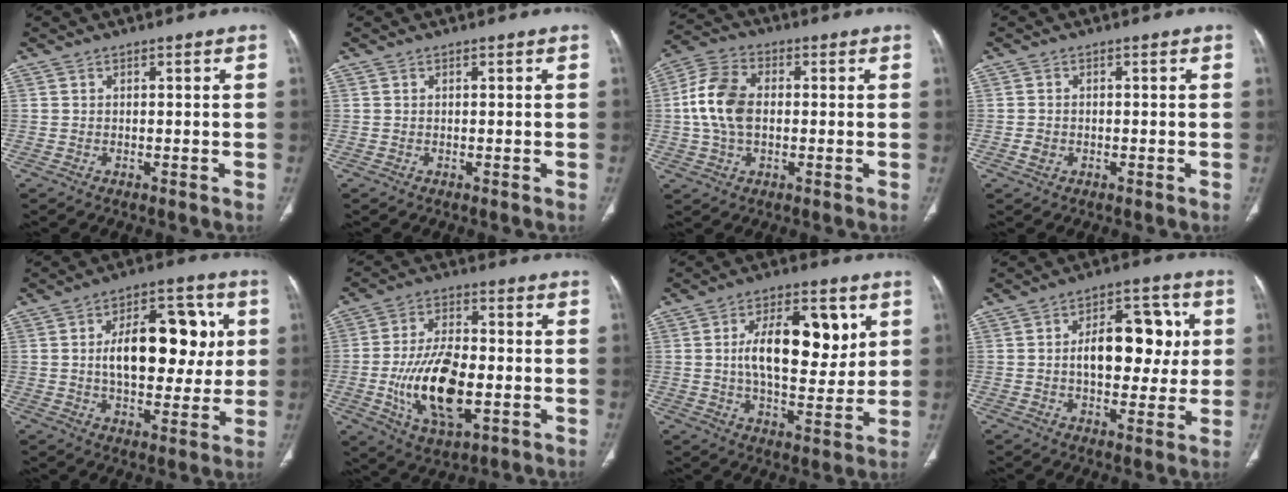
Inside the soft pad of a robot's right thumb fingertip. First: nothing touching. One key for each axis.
{"total": 0.0}
{"total": 10.7, "fx": 0.2, "fy": 7.0, "fz": 8.1, "tx": -0.165, "ty": 0.020, "tz": 0.000}
{"total": 1.5, "fx": -0.5, "fy": 1.3, "fz": 0.7, "tx": -0.011, "ty": 0.004, "tz": -0.008}
{"total": 17.9, "fx": 2.4, "fy": 9.9, "fz": 14.7, "tx": -0.177, "ty": 0.014, "tz": 0.037}
{"total": 16.1, "fx": -3.2, "fy": 8.0, "fz": 13.5, "tx": -0.241, "ty": 0.004, "tz": -0.047}
{"total": 16.1, "fx": 4.0, "fy": 7.8, "fz": 13.5, "tx": -0.179, "ty": -0.013, "tz": 0.066}
{"total": 14.4, "fx": 1.4, "fy": 8.3, "fz": 11.6, "tx": -0.124, "ty": 0.019, "tz": 0.018}